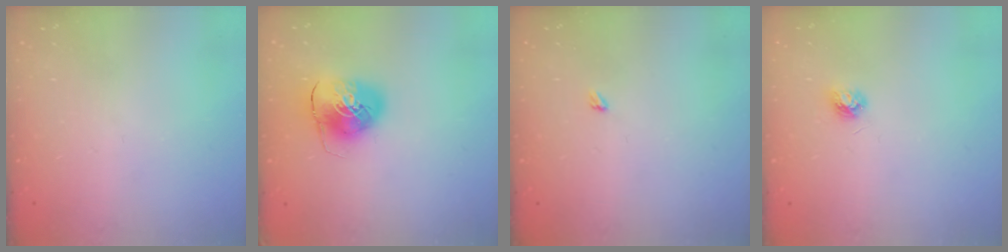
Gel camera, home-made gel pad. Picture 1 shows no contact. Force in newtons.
{"total": 9.8, "press": 9.7, "slide": 1.5}
{"total": 2.4, "press": 2.4, "slide": 0.4}
{"total": 4.2, "press": 4.2, "slide": 0.3}